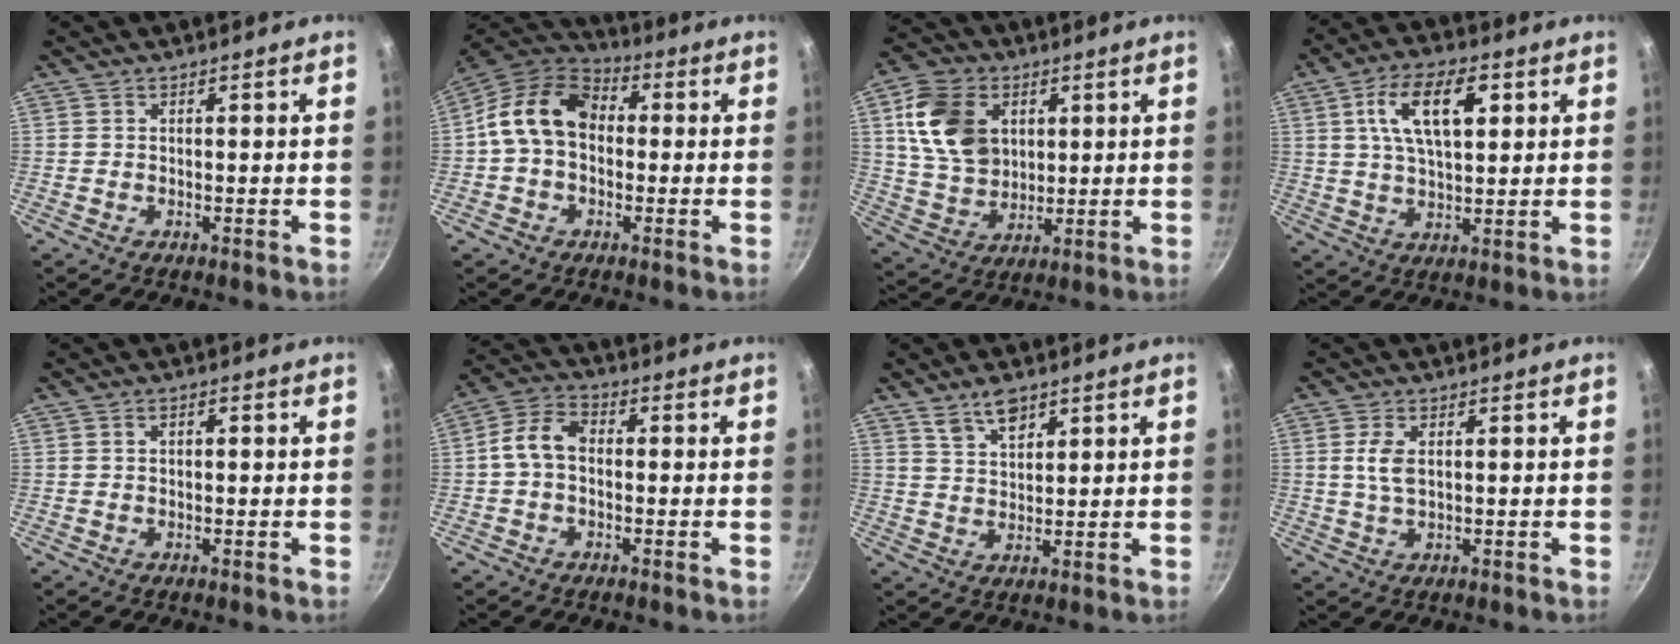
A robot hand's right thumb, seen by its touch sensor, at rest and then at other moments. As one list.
[{"total": 13.1, "force": [0.6, 9.9, 8.5], "torque": [-0.123, 0.034, -0.009]}, {"total": 14.8, "force": [4.3, 10.9, 9.0], "torque": [-0.144, -0.013, 0.084]}, {"total": 12.7, "force": [4.1, 6.1, 10.4], "torque": [-0.165, -0.001, 0.068]}, {"total": 1.3, "force": [0.2, 0.9, 1.0], "torque": [-0.018, 0.008, 0.002]}, {"total": 6.5, "force": [-0.5, 4.7, 4.5], "torque": [-0.079, 0.026, -0.024]}, {"total": 5.6, "force": [3.8, 2.6, 3.2], "torque": [-0.045, -0.020, 0.071]}, {"total": 4.3, "force": [0.9, 2.3, 3.5], "torque": [-0.072, -0.002, 0.020]}]